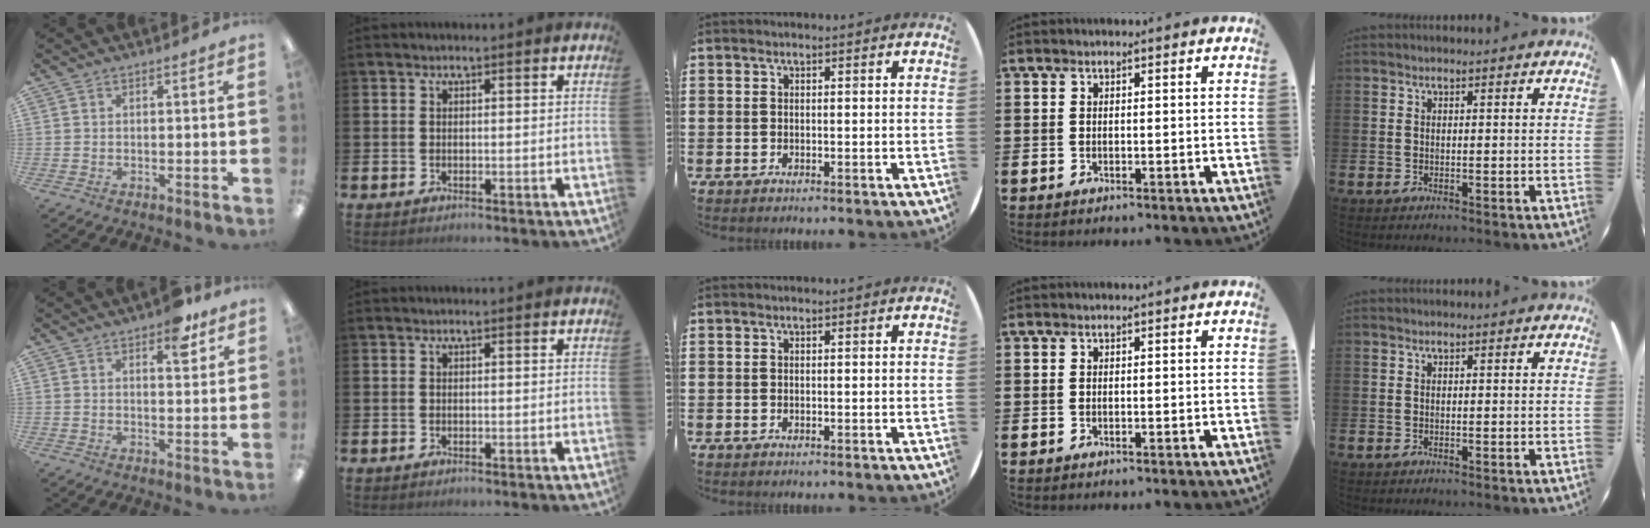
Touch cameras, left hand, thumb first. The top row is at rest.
{"thumb": {"total": 6.5, "force": [4.4, 2.7, 3.9], "torque": [-0.040, -0.021, 0.071]}}